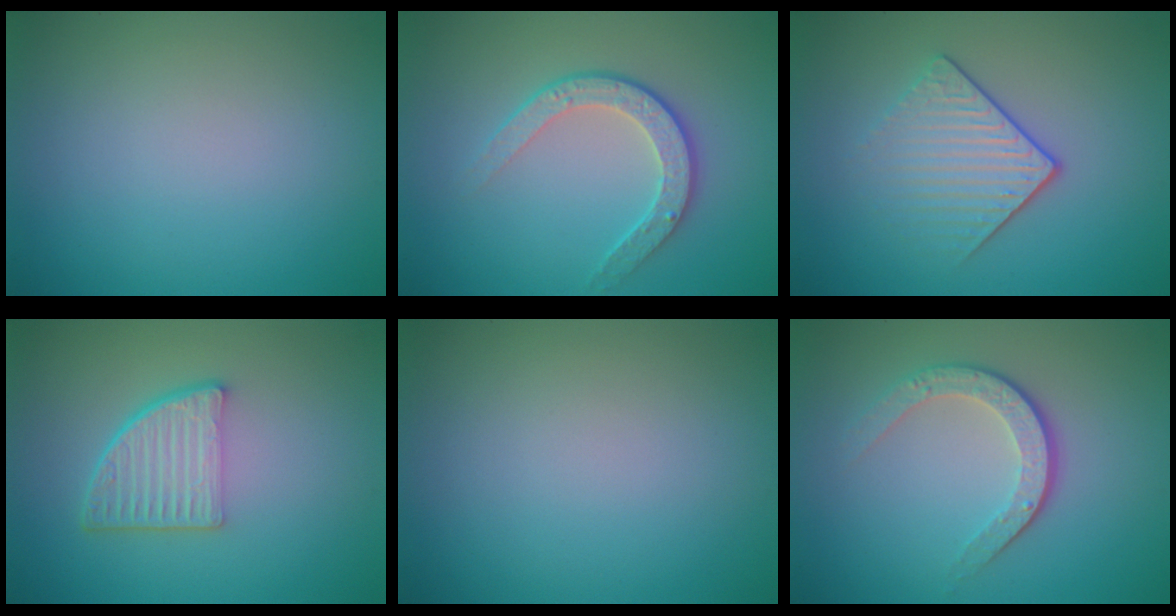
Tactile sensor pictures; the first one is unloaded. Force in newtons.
{"total": 3.2, "press": 2.6, "slide": 1.8}
{"total": 3.7, "press": 2.8, "slide": 2.4}
{"total": 4.8, "press": 3.4, "slide": 3.5}
{"total": 0.0}
{"total": 3.6, "press": 2.5, "slide": 2.6}